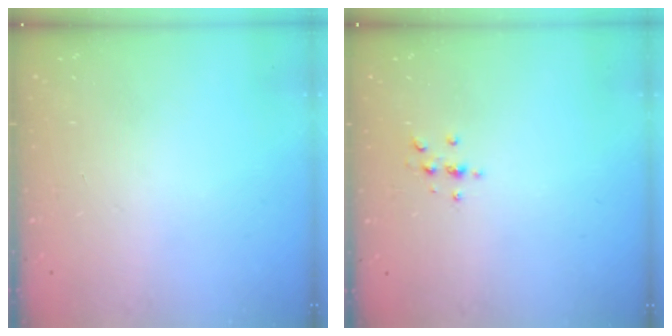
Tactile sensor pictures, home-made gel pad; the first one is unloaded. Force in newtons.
{"total": 2.2, "press": 2.1, "slide": 0.2}